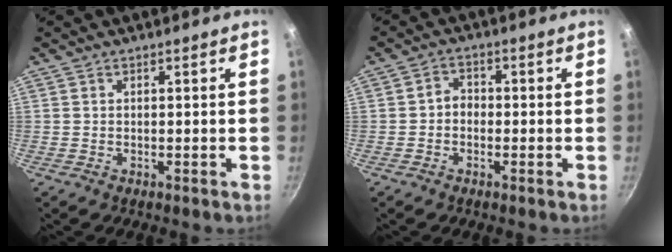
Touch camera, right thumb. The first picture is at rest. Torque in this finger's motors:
{"motor_torque": [-0.40, 0.30, 0.00, 0.13, 0.00]}